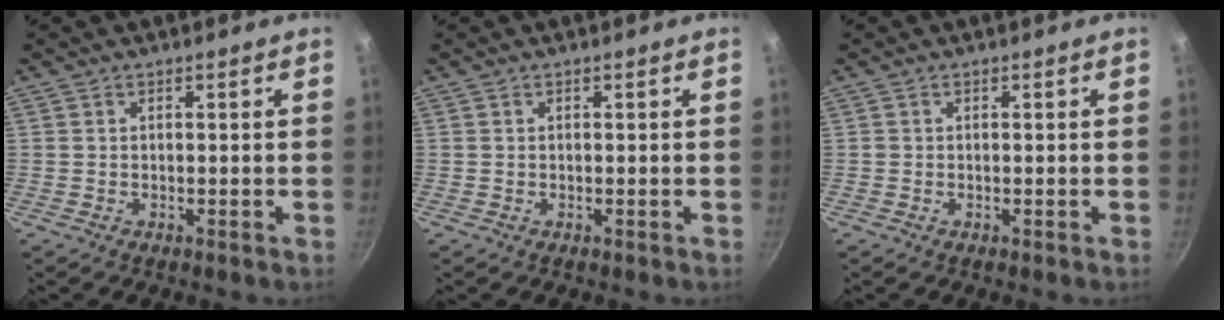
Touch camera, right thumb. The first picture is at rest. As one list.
[{"total": 0.0}, {"total": 0.0}]